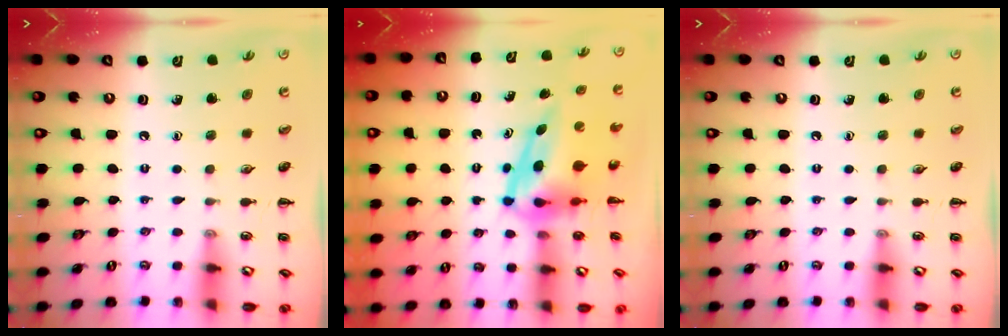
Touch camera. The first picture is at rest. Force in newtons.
{"total": 7.7, "press": 7.4, "slide": 2.0}
{"total": 0.0}